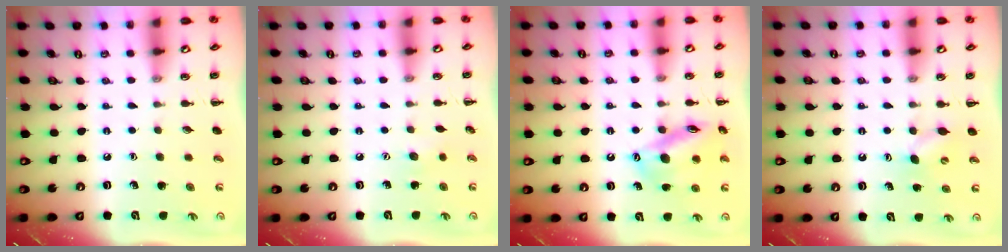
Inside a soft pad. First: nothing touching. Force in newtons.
{"total": 3.8, "press": 3.6, "slide": 0.9}
{"total": 15.0, "press": 14.8, "slide": 2.1}
{"total": 4.5, "press": 4.3, "slide": 1.2}